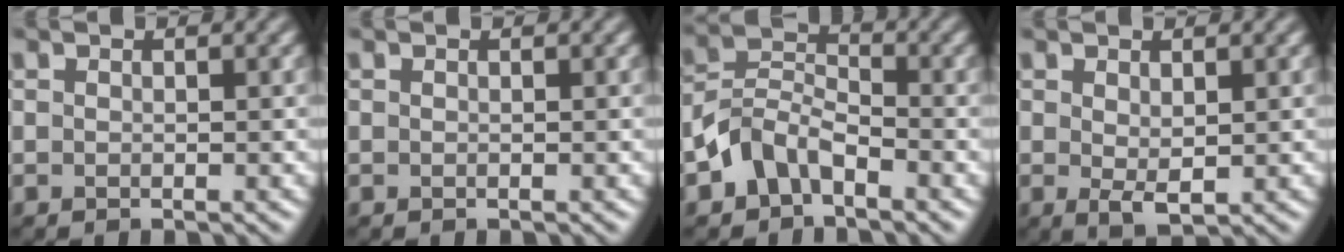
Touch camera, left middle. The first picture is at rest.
{"total": 0.0}
{"total": 4.0, "force": [-2.3, 2.5, 2.1], "torque": [-0.042, 0.014, -0.056]}
{"total": 1.9, "force": [0.4, 0.8, 1.7], "torque": [-0.033, -0.006, 0.011]}